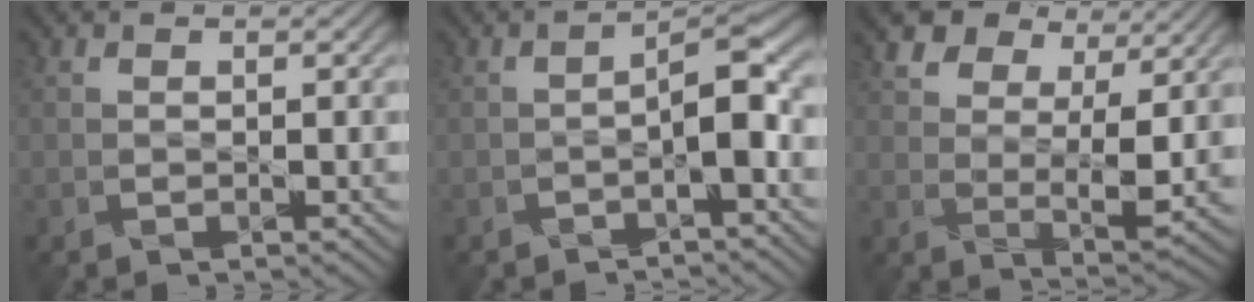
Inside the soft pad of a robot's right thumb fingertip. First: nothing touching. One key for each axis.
{"total": 4.8, "fx": -2.0, "fy": 0.9, "fz": 4.3, "tx": -0.061, "ty": 0.016, "tz": -0.036}
{"total": 10.7, "fx": 7.4, "fy": 4.9, "fz": 6.1, "tx": -0.139, "ty": 0.010, "tz": 0.133}